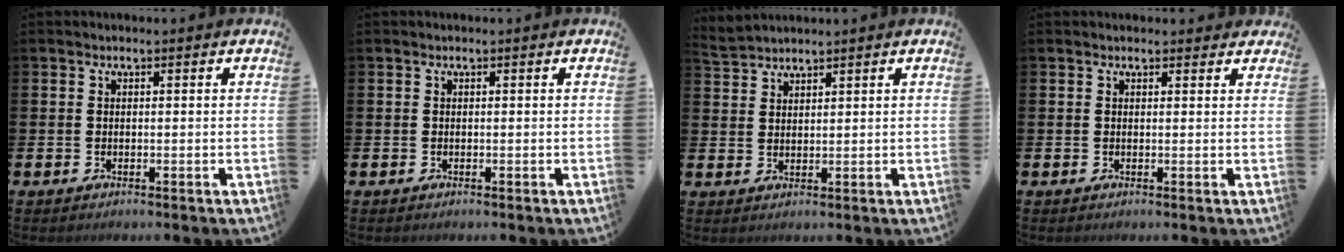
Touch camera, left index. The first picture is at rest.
{"total": 0.0}
{"total": 2.6, "force": [2.6, 0.2, -0.2], "torque": [-0.003, -0.009, 0.049]}
{"total": 0.9, "force": [0.8, 0.4, 0.1], "torque": [0.010, 0.001, 0.012]}